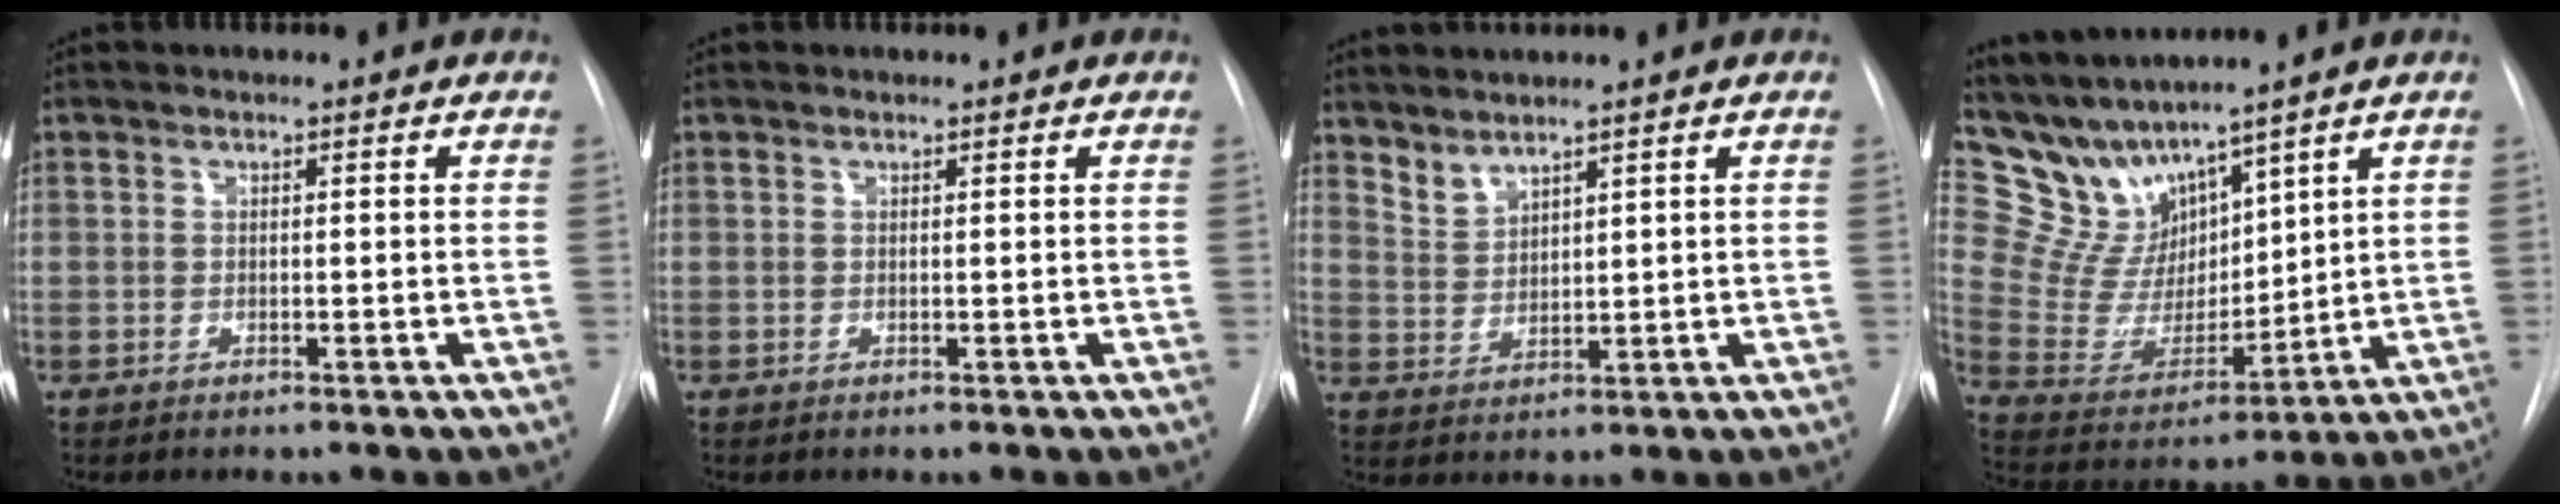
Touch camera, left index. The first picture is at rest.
{"total": 0.5, "force": [0.5, 0.0, -0.1], "torque": [0.005, 0.003, 0.011]}
{"total": 3.5, "force": [3.4, 0.5, 0.7], "torque": [-0.017, 0.005, 0.075]}
{"total": 11.0, "force": [10.0, 3.9, 2.4], "torque": [-0.070, 0.019, 0.214]}